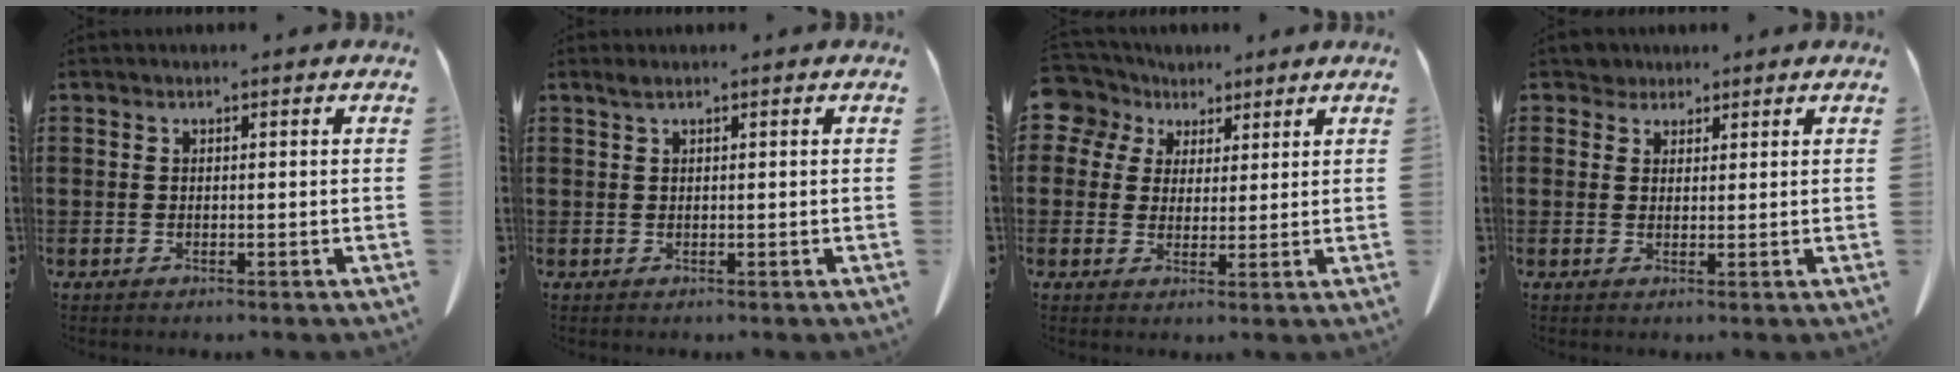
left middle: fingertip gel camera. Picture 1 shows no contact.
{"total": 0.8, "force": [0.5, 0.0, 0.6], "torque": [-0.014, -0.001, 0.010]}
{"total": 6.0, "force": [3.5, 4.7, 1.2], "torque": [-0.054, 0.000, 0.065]}
{"total": 2.3, "force": [2.0, 1.2, 0.1], "torque": [-0.002, 0.003, 0.038]}